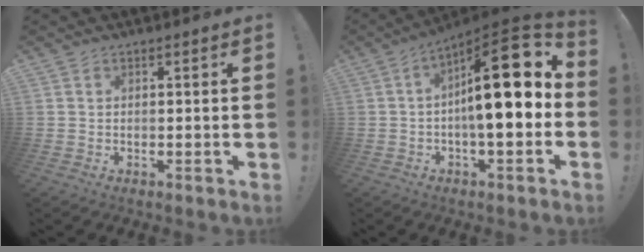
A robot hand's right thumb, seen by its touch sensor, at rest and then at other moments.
{"total": 20.5, "force": [2.1, 5.8, 19.5], "torque": [-0.285, -0.014, 0.026]}